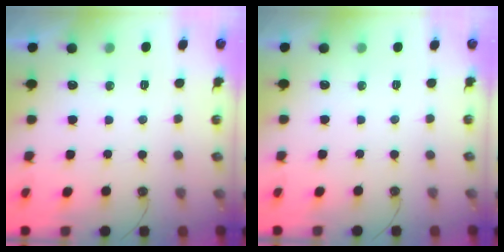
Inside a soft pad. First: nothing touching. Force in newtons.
{"total": 0.0}